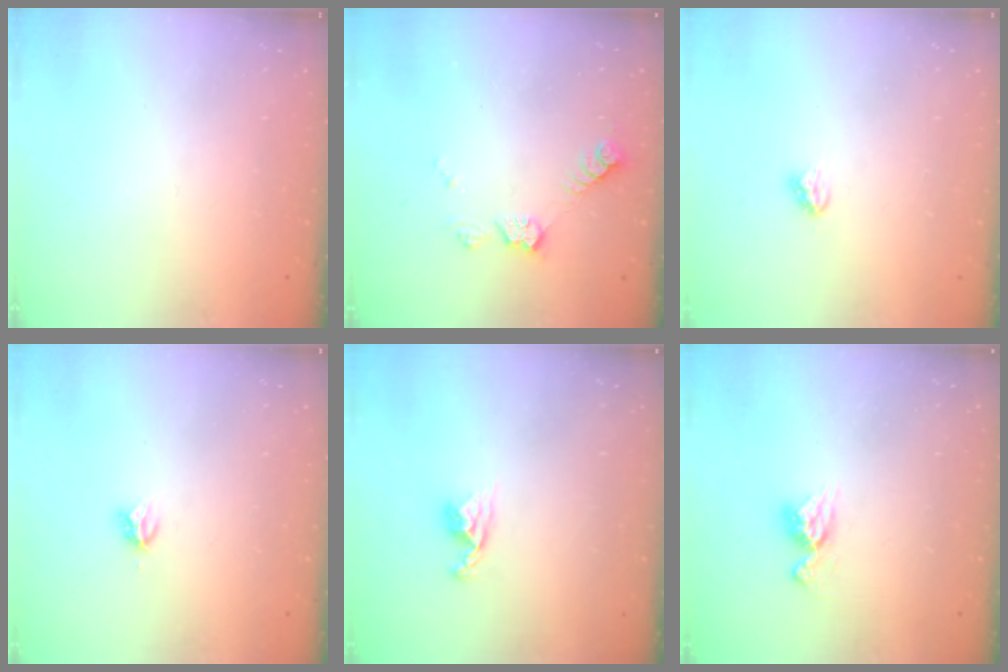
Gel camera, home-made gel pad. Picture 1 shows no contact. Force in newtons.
{"total": 7.1, "press": 7.0, "slide": 1.1}
{"total": 3.2, "press": 3.1, "slide": 0.7}
{"total": 3.7, "press": 3.7, "slide": 0.3}
{"total": 5.9, "press": 5.9, "slide": 0.5}
{"total": 8.7, "press": 8.7, "slide": 0.8}